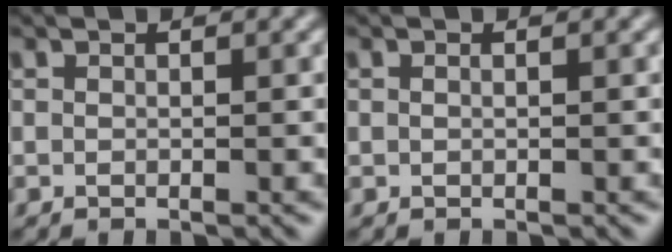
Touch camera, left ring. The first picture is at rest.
{"total": 0.6, "force": [0.3, 0.3, 0.4], "torque": [-0.007, -0.005, 0.003]}